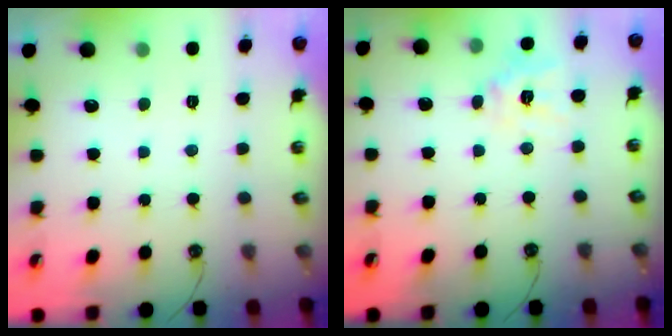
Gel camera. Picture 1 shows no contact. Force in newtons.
{"total": 11.7, "press": 11.7, "slide": 1.1}